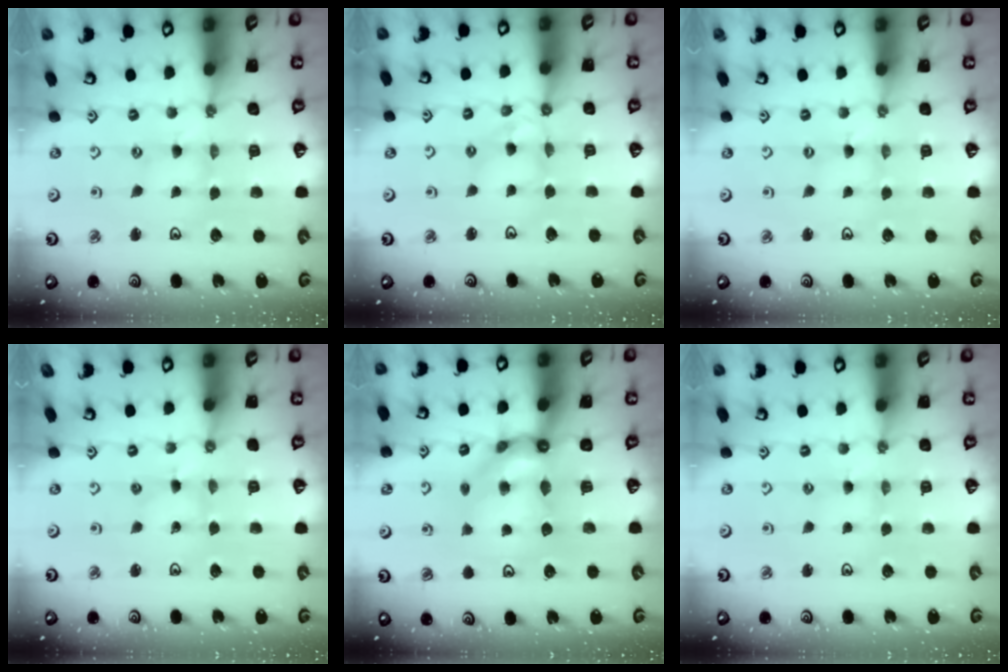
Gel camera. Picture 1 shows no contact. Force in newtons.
{"total": 7.2, "press": 7.2, "slide": 0.6}
{"total": 0.0}
{"total": 1.4, "press": 1.4, "slide": 0.2}
{"total": 9.3, "press": 9.3, "slide": 1.1}
{"total": 1.9, "press": 1.9, "slide": 0.4}